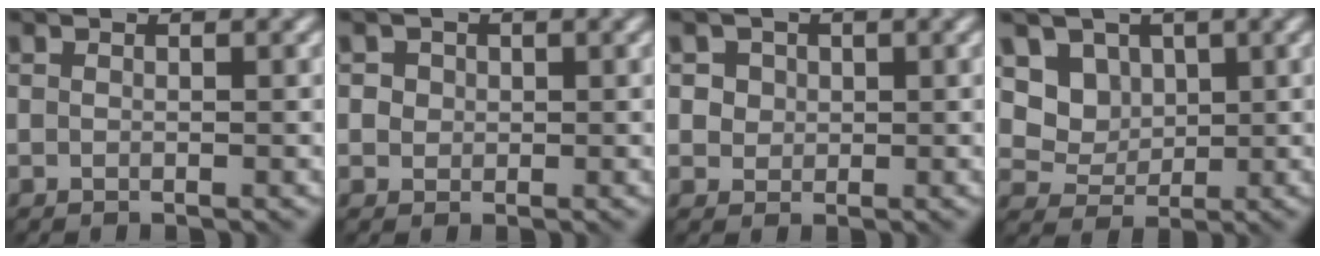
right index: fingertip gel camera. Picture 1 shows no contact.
{"total": 1.9, "force": [0.8, 1.6, 0.6], "torque": [-0.006, 0.005, 0.019]}
{"total": 2.9, "force": [1.3, 2.4, 1.1], "torque": [-0.022, 0.008, 0.025]}
{"total": 4.2, "force": [1.9, 3.4, 1.6], "torque": [-0.040, -0.021, 0.051]}